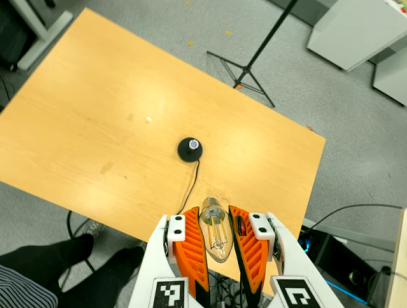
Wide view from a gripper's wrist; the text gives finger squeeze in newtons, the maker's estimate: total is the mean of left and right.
{"total": 21.6, "left": 24.1, "right": 19.1}